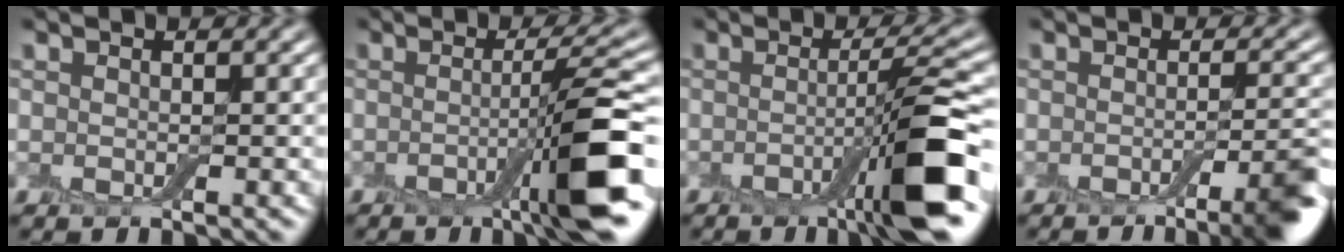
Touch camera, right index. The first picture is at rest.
{"total": 7.9, "force": [-2.1, 0.9, 7.5], "torque": [-0.105, 0.008, -0.043]}
{"total": 7.7, "force": [-2.4, 0.7, 7.2], "torque": [-0.104, 0.007, -0.049]}
{"total": 5.6, "force": [-2.8, 1.2, 4.7], "torque": [-0.053, -0.002, -0.040]}